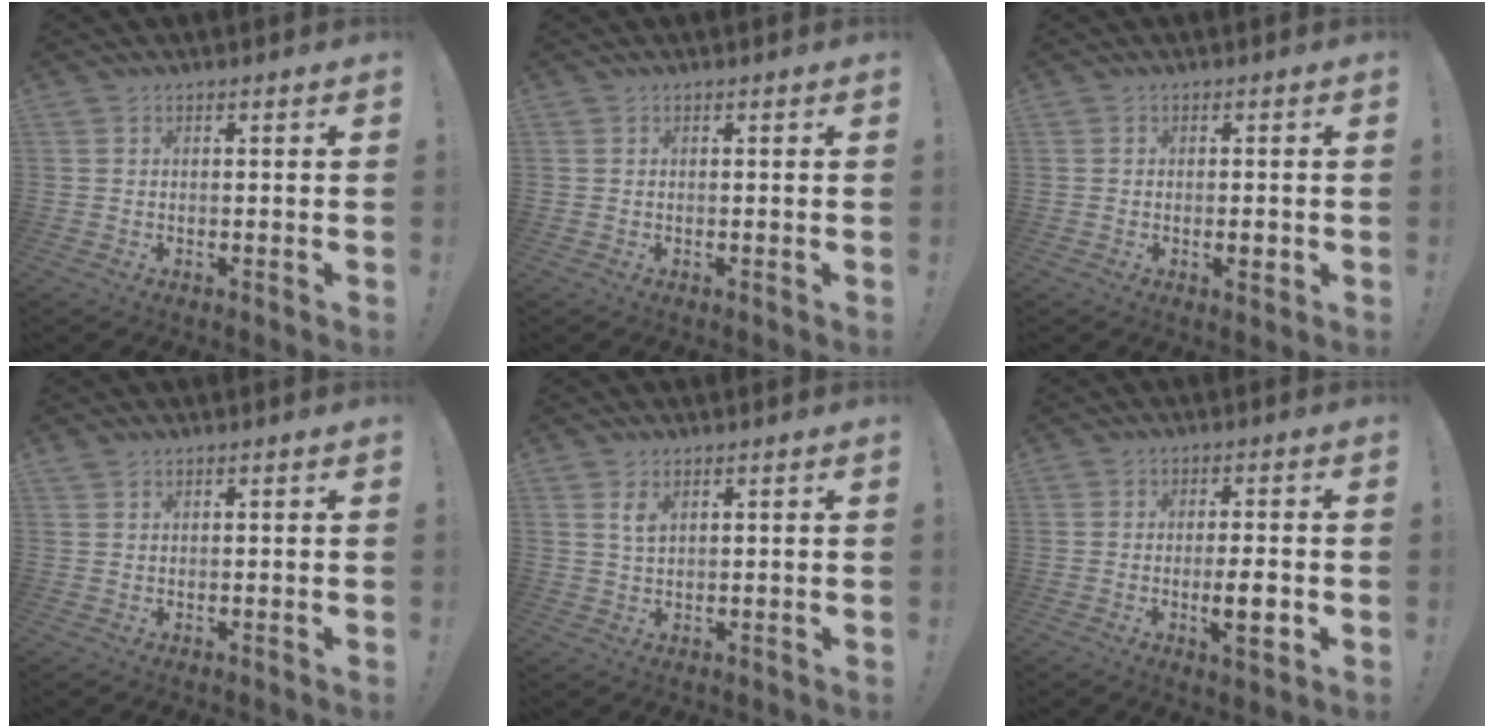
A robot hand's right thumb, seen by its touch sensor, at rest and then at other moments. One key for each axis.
{"total": 0.0}
{"total": 2.3, "fx": -0.6, "fy": 0.6, "fz": 2.1, "tx": -0.025, "ty": -0.001, "tz": -0.011}
{"total": 0.8, "fx": 0.6, "fy": 0.4, "fz": 0.2, "tx": 0.003, "ty": -0.004, "tz": 0.012}
{"total": 3.0, "fx": 1.6, "fy": 1.5, "fz": 2.1, "tx": -0.031, "ty": -0.007, "tz": 0.025}
{"total": 7.3, "fx": -1.9, "fy": 1.4, "fz": 6.9, "tx": -0.098, "ty": -0.005, "tz": -0.032}